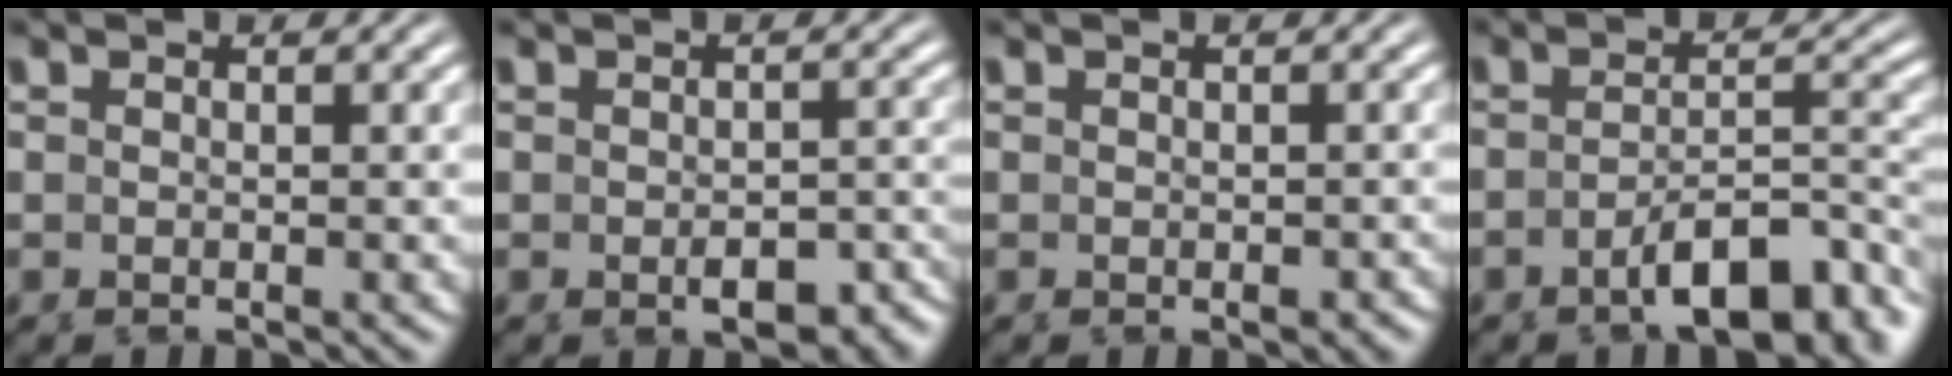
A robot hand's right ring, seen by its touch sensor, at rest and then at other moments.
{"total": 3.5, "force": [-2.5, 1.4, 2.0], "torque": [-0.018, -0.006, -0.036]}
{"total": 0.8, "force": [-0.5, 0.4, 0.4], "torque": [-0.001, -0.002, -0.005]}
{"total": 6.1, "force": [-3.7, 1.9, 4.5], "torque": [-0.041, -0.021, -0.042]}